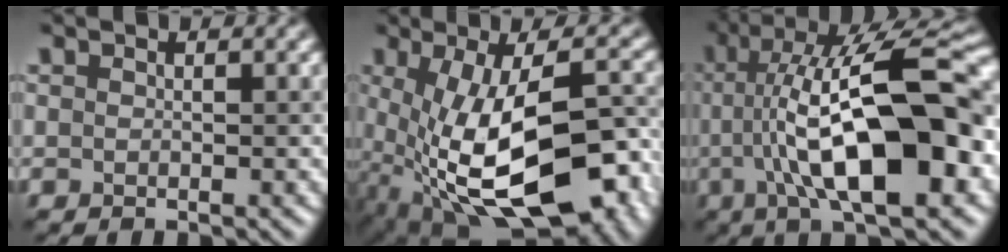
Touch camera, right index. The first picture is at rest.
{"total": 15.7, "force": [-4.1, 7.2, 13.4], "torque": [-0.213, -0.035, -0.048]}
{"total": 15.4, "force": [-0.7, 4.7, 14.6], "torque": [-0.212, 0.032, -0.016]}